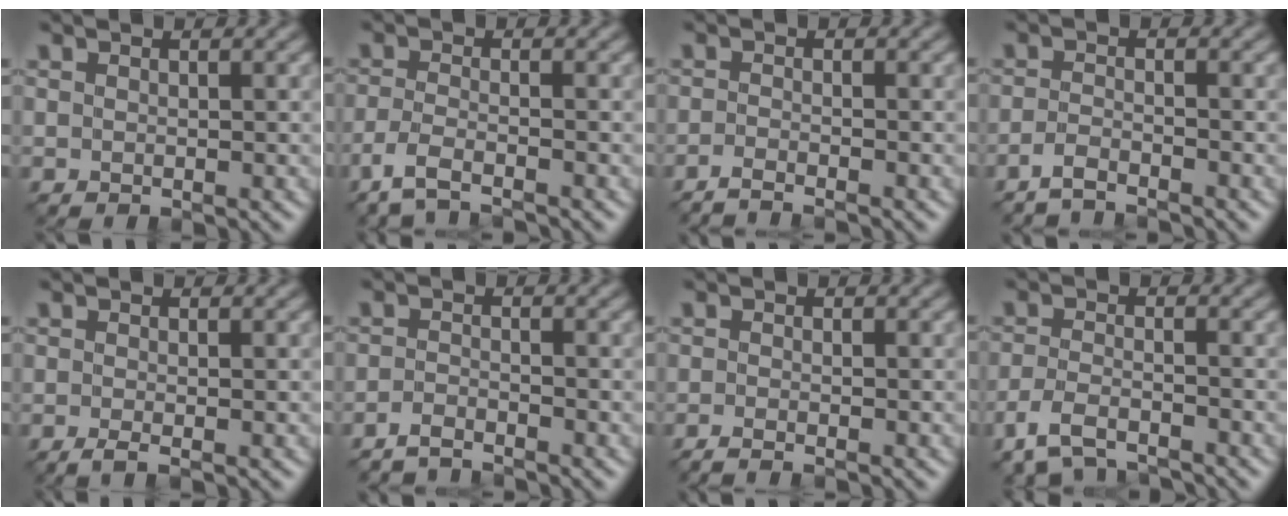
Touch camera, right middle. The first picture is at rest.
{"total": 2.8, "force": [-2.4, 0.3, 1.6], "torque": [-0.040, -0.002, -0.058]}
{"total": 1.7, "force": [-1.6, -0.2, 0.6], "torque": [-0.010, -0.001, -0.037]}
{"total": 2.0, "force": [-1.9, 0.0, 0.6], "torque": [-0.016, 0.004, -0.044]}
{"total": 1.0, "force": [-0.6, -0.1, 0.8], "torque": [-0.023, 0.000, -0.015]}
{"total": 1.9, "force": [-1.8, -0.1, 0.3], "torque": [-0.007, 0.005, -0.042]}
{"total": 1.2, "force": [-1.0, -0.2, 0.5], "torque": [-0.012, -0.003, -0.023]}
{"total": 4.5, "force": [-3.7, 1.5, 2.1], "torque": [-0.047, -0.006, -0.080]}